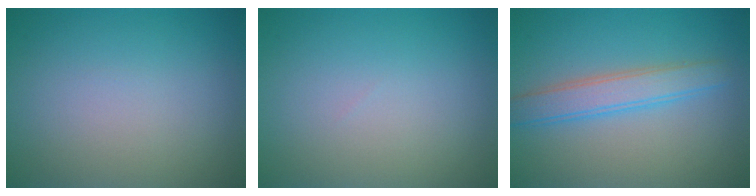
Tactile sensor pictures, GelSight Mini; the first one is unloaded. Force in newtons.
{"total": 0.0}
{"total": 3.5, "press": 3.5, "slide": 0.1}